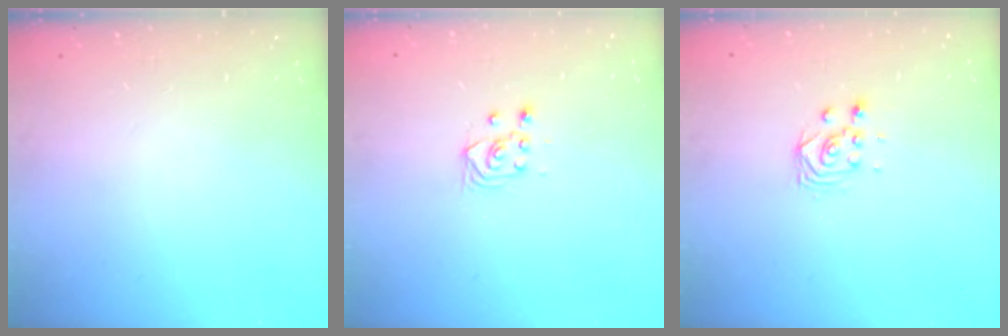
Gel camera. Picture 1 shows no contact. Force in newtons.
{"total": 3.6, "press": 3.2, "slide": 1.6}
{"total": 2.8, "press": 2.8, "slide": 0.3}